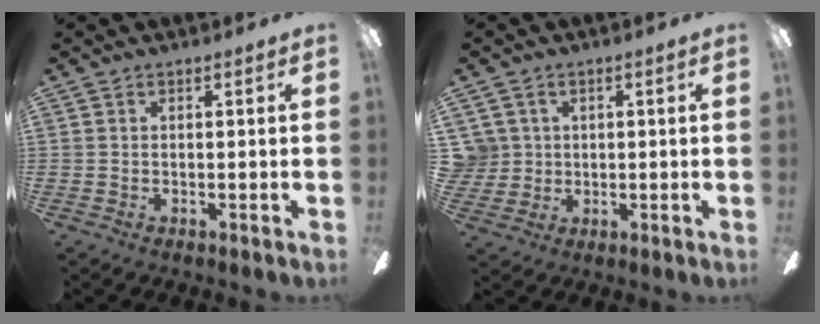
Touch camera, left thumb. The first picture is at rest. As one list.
[{"total": 4.9, "force": [1.2, 4.7, 0.5], "torque": [-0.026, 0.008, 0.024]}]